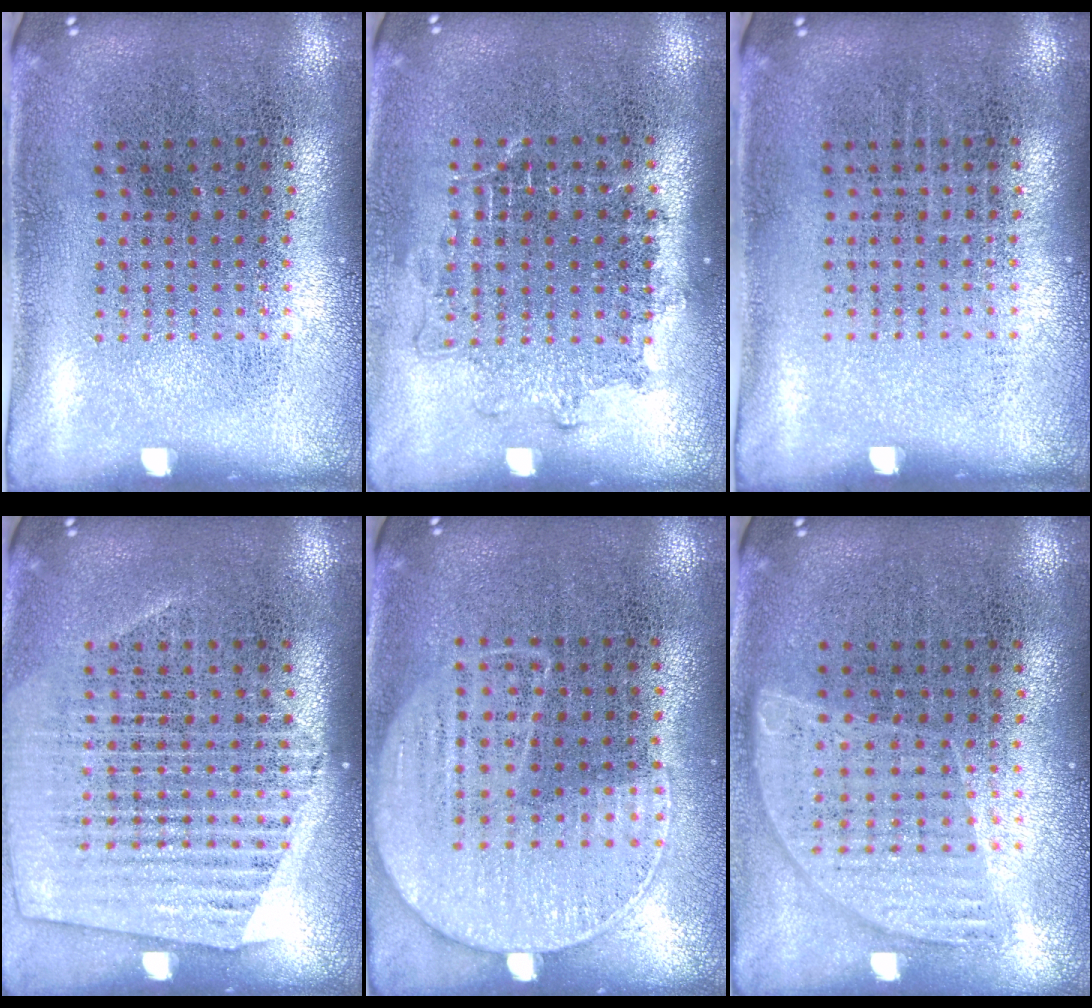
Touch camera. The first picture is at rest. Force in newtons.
{"total": 1.2, "press": 1.1, "slide": 0.6}
{"total": 0.0}
{"total": 1.5, "press": 1.3, "slide": 0.6}
{"total": 1.3, "press": 1.0, "slide": 0.7}
{"total": 0.9, "press": 0.8, "slide": 0.3}